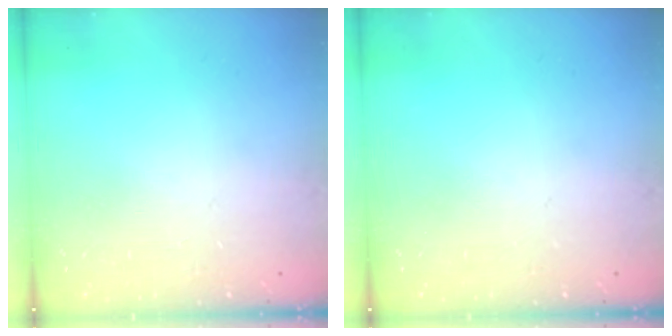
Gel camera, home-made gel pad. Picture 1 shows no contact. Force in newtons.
{"total": 0.0}